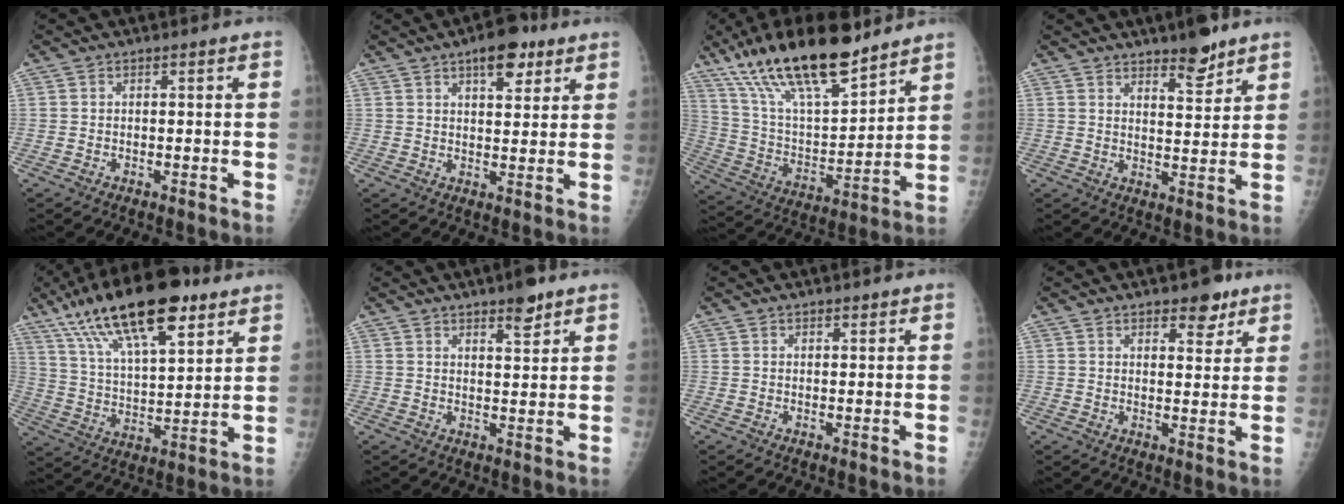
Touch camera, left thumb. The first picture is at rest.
{"total": 7.9, "force": [4.6, 3.5, 5.3], "torque": [-0.053, -0.019, 0.063]}
{"total": 23.0, "force": [16.4, 6.9, 14.5], "torque": [-0.232, -0.062, 0.295]}
{"total": 6.7, "force": [5.1, 2.1, 3.9], "torque": [-0.038, -0.037, 0.076]}
{"total": 22.1, "force": [13.3, 7.8, 15.8], "torque": [-0.256, -0.031, 0.237]}
{"total": 5.1, "force": [3.6, 1.5, 3.3], "torque": [-0.037, -0.023, 0.052]}
{"total": 1.0, "force": [0.8, 0.4, 0.3], "torque": [0.002, -0.005, 0.011]}
{"total": 5.7, "force": [3.9, 2.6, 3.1], "torque": [-0.017, -0.022, 0.054]}